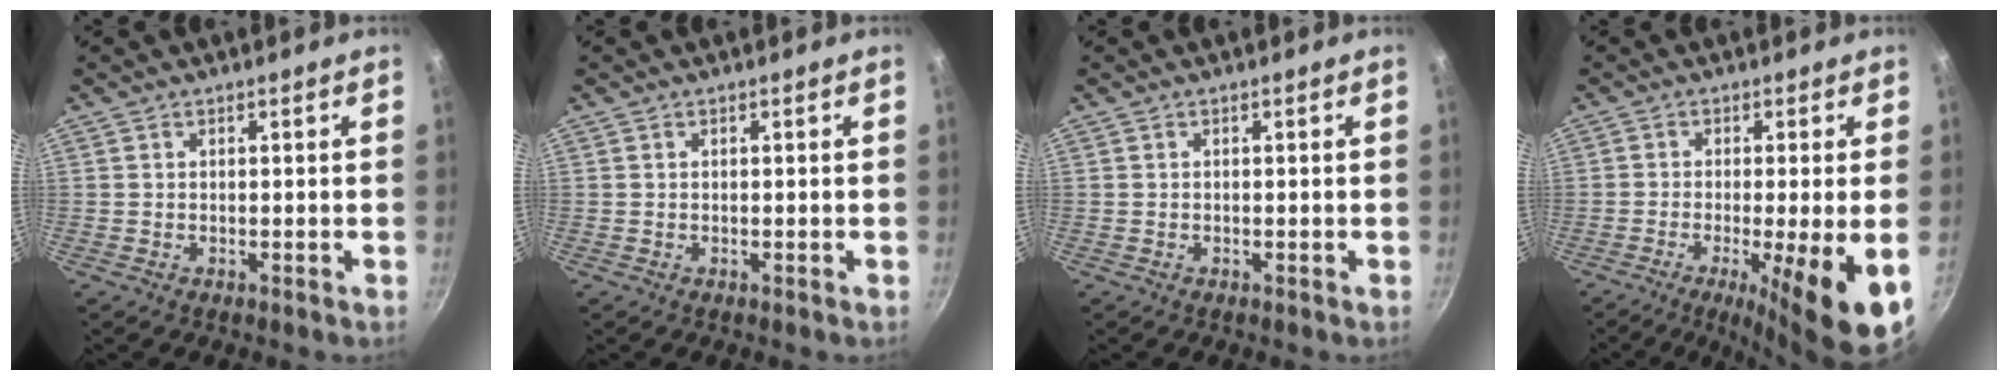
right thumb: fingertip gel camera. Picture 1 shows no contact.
{"total": 0.0}
{"total": 0.0}
{"total": 12.3, "force": [-4.1, 1.5, 11.5], "torque": [-0.183, -0.010, -0.057]}